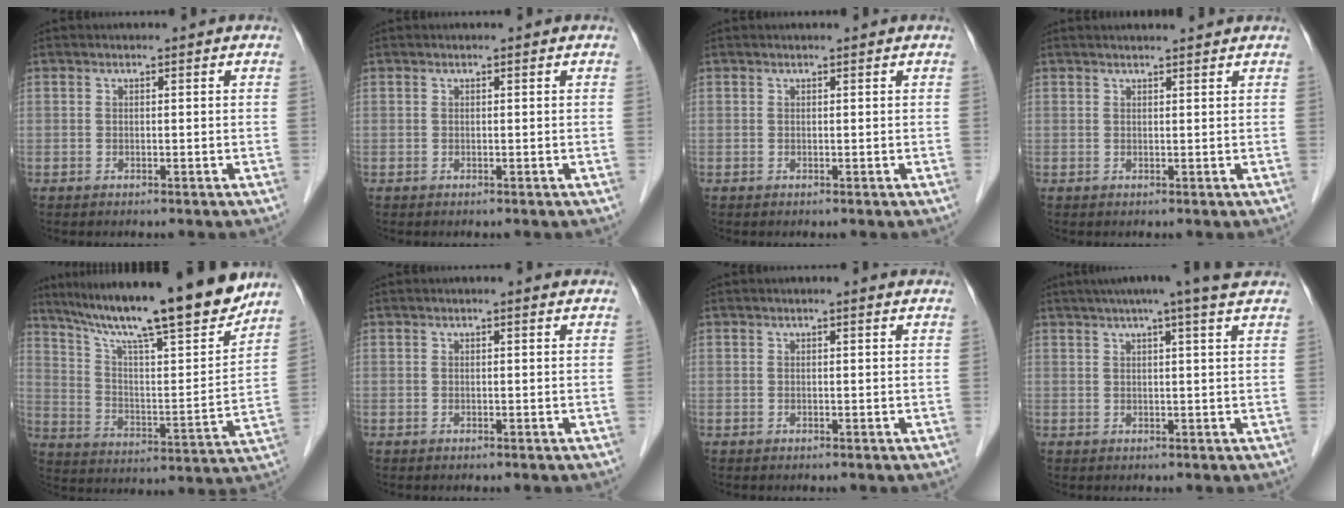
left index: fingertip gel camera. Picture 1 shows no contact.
{"total": 0.0}
{"total": 0.6, "force": [0.6, 0.0, 0.2], "torque": [-0.005, 0.006, 0.009]}
{"total": 4.0, "force": [3.8, 0.1, 1.3], "torque": [-0.016, 0.018, 0.046]}
{"total": 22.1, "force": [18.5, 1.3, 11.9], "torque": [-0.200, -0.014, 0.289]}
{"total": 0.8, "force": [0.7, 0.1, 0.5], "torque": [-0.011, 0.008, 0.008]}
{"total": 1.1, "force": [0.9, 0.0, 0.7], "torque": [-0.013, 0.009, 0.012]}
{"total": 10.2, "force": [8.2, -0.4, 6.0], "torque": [-0.091, 0.029, 0.092]}